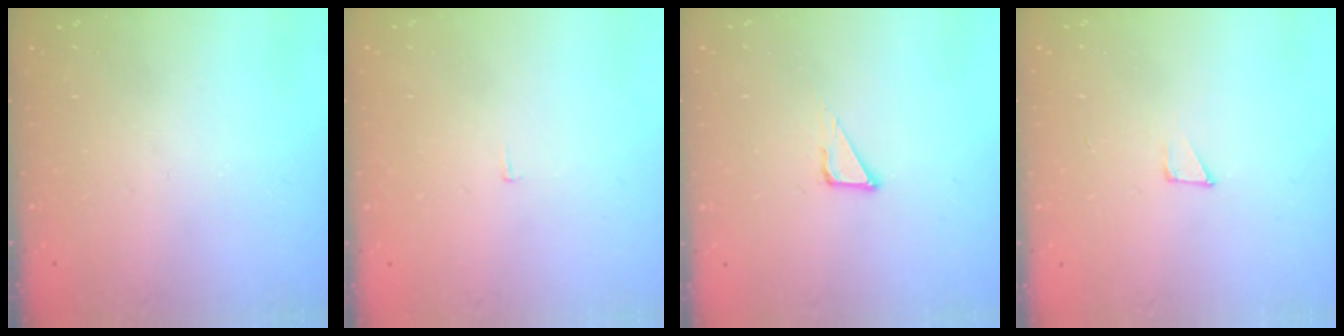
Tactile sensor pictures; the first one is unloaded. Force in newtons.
{"total": 2.2, "press": 2.2, "slide": 0.1}
{"total": 3.3, "press": 3.3, "slide": 0.2}
{"total": 4.3, "press": 4.2, "slide": 0.3}